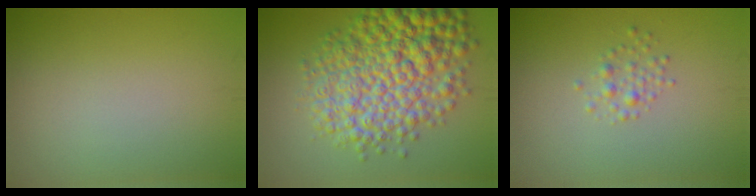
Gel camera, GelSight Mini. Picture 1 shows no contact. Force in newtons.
{"total": 10.1, "press": 10.1, "slide": 0.1}
{"total": 1.3, "press": 1.3, "slide": 0.0}